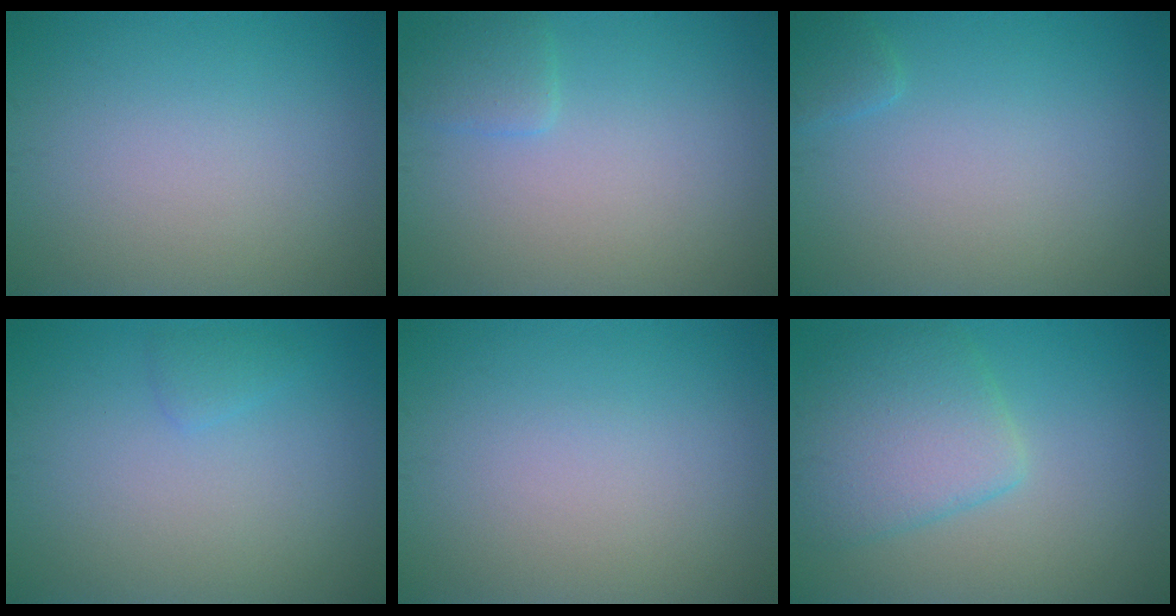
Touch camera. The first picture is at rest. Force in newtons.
{"total": 1.6, "press": 1.6, "slide": 0.1}
{"total": 1.0, "press": 1.0, "slide": 0.1}
{"total": 0.9, "press": 0.9, "slide": 0.0}
{"total": 0.0}
{"total": 5.3, "press": 5.3, "slide": 0.3}